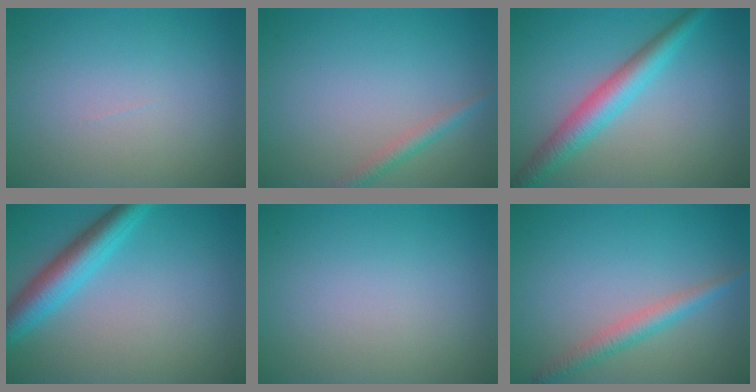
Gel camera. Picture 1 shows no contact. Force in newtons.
{"total": 1.5, "press": 1.5, "slide": 0.0}
{"total": 4.3, "press": 4.3, "slide": 0.1}
{"total": 4.7, "press": 4.7, "slide": 0.1}
{"total": 0.0}
{"total": 2.4, "press": 2.4, "slide": 0.1}